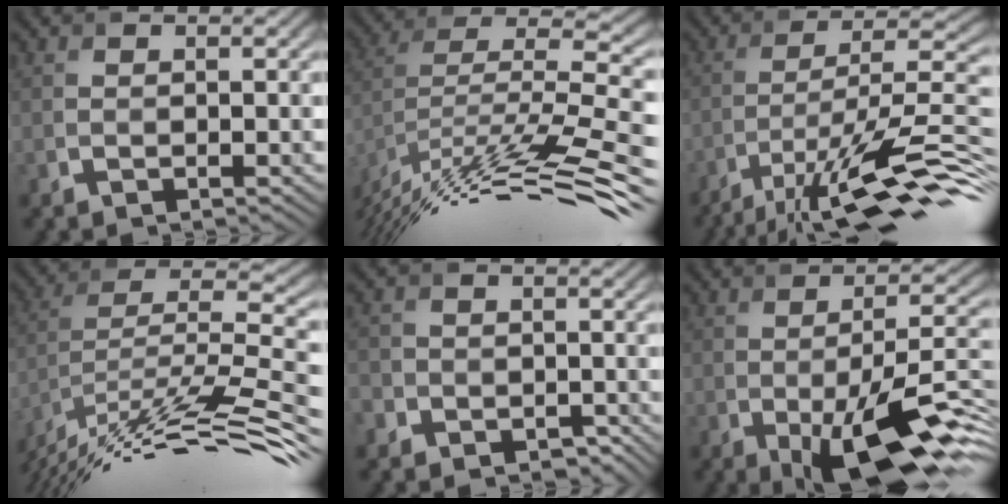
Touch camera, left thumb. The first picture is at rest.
{"total": 14.8, "force": [-7.9, 3.2, 12.1], "torque": [-0.230, 0.031, -0.140]}
{"total": 14.7, "force": [-8.3, 3.4, 11.6], "torque": [-0.199, -0.005, -0.138]}
{"total": 15.4, "force": [-9.6, 3.3, 11.7], "torque": [-0.224, 0.034, -0.174]}
{"total": 4.5, "force": [-3.2, 3.1, 0.6], "torque": [-0.003, -0.002, -0.052]}
{"total": 13.1, "force": [-4.8, 4.0, 11.5], "torque": [-0.183, -0.016, -0.072]}